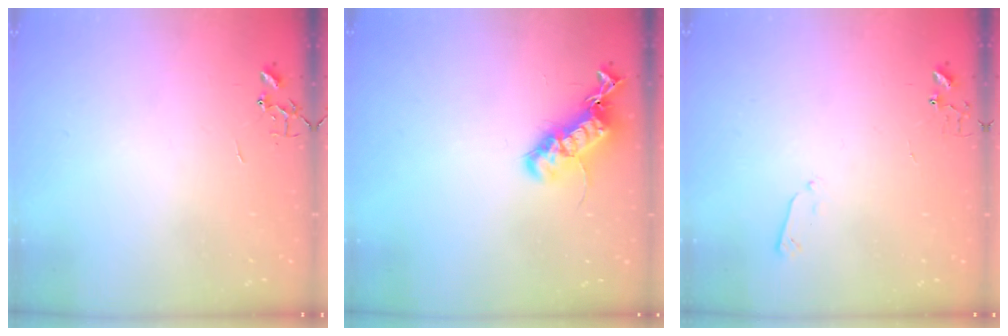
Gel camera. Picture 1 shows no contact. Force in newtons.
{"total": 17.2, "press": 17.2, "slide": 0.8}
{"total": 3.0, "press": 3.0, "slide": 0.6}